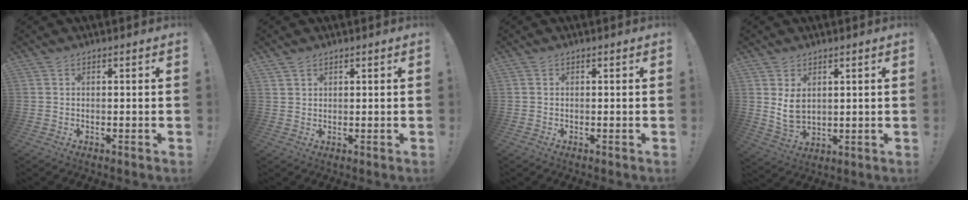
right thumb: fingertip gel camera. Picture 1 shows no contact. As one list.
[{"total": 1.6, "force": [1.4, 0.8, 0.3], "torque": [-0.004, -0.008, 0.026]}, {"total": 0.0}, {"total": 7.2, "force": [2.8, 5.0, 4.3], "torque": [-0.068, -0.012, 0.050]}]